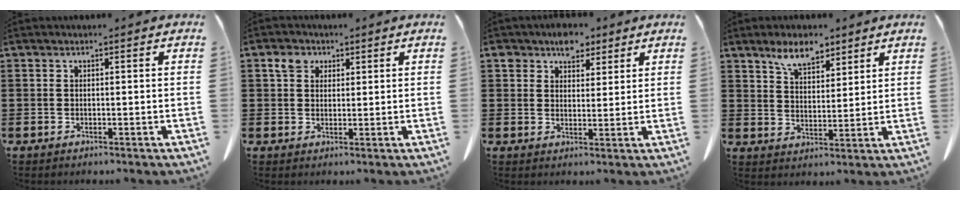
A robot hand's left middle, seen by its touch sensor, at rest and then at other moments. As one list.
[{"total": 3.1, "force": [1.7, 2.3, 1.2], "torque": [-0.032, 0.007, 0.030]}, {"total": 5.5, "force": [3.9, 3.4, 1.7], "torque": [-0.027, -0.002, 0.070]}, {"total": 6.3, "force": [4.9, 2.7, 3.0], "torque": [-0.065, -0.006, 0.089]}]